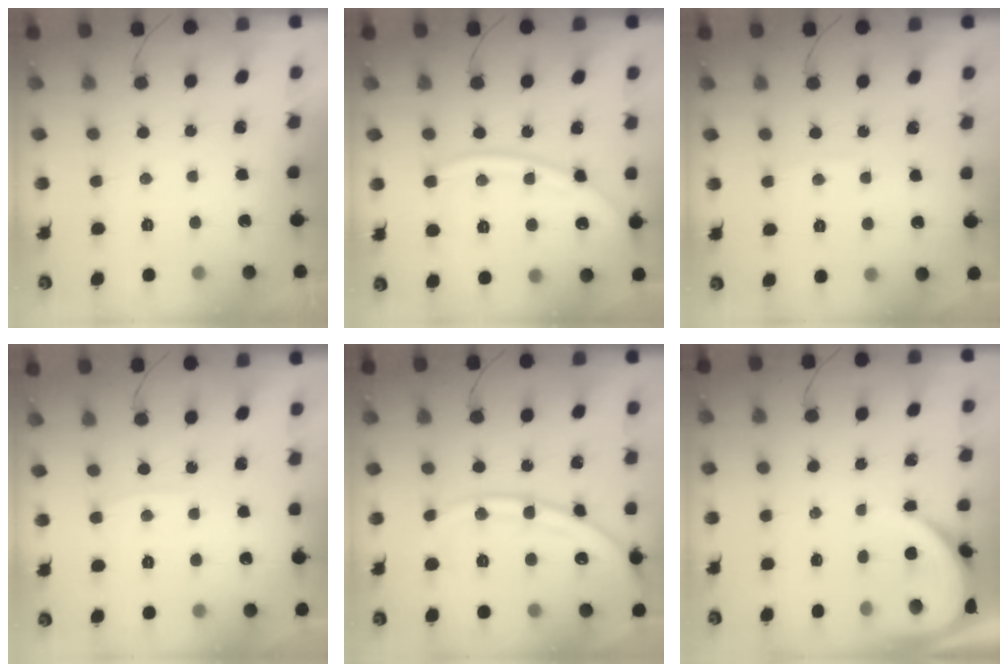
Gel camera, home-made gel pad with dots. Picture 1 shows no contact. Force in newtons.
{"total": 12.2, "press": 12.1, "slide": 1.7}
{"total": 2.7, "press": 2.7, "slide": 0.3}
{"total": 5.4, "press": 5.3, "slide": 0.8}
{"total": 15.1, "press": 14.9, "slide": 1.8}
{"total": 4.7, "press": 4.6, "slide": 0.6}